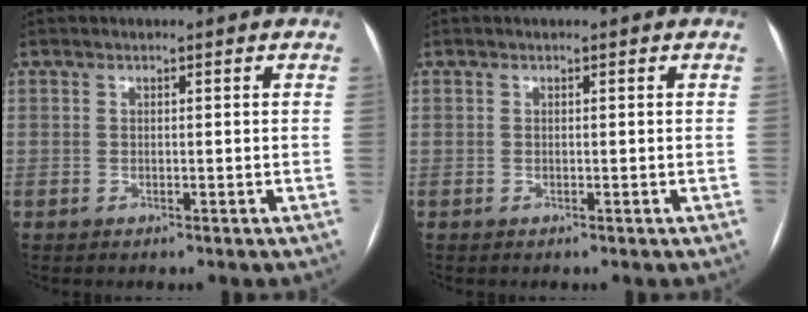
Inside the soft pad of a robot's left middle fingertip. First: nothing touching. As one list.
[{"total": 0.0}]